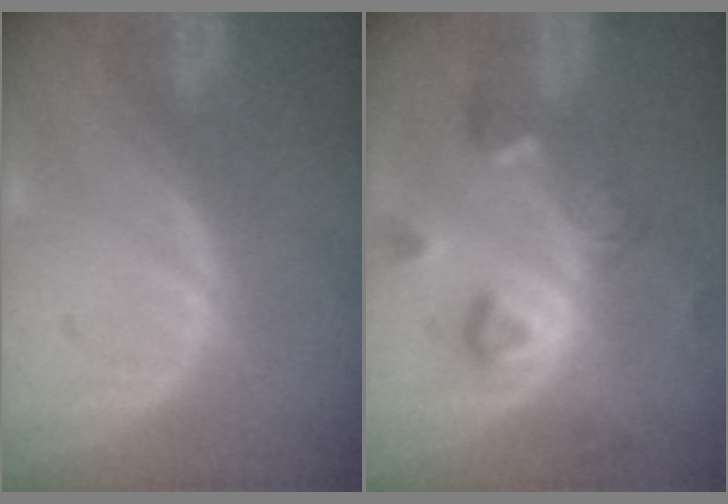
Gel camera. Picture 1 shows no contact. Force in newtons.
{"total": 7.3, "press": 6.9, "slide": 2.5}